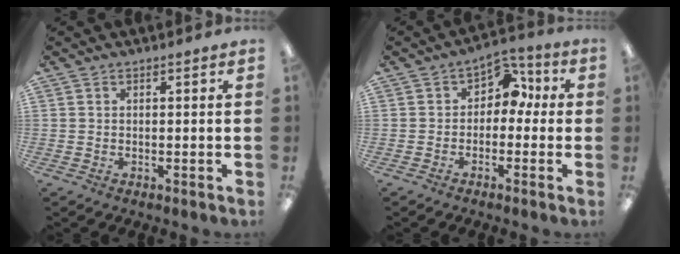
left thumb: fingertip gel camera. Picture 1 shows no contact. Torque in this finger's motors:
{"motor_torque": [-0.32, 0.42, -0.07, -0.04, 0.00]}